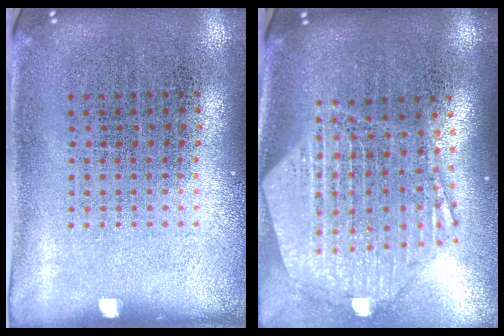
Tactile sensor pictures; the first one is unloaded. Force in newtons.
{"total": 2.7, "press": 2.2, "slide": 1.6}